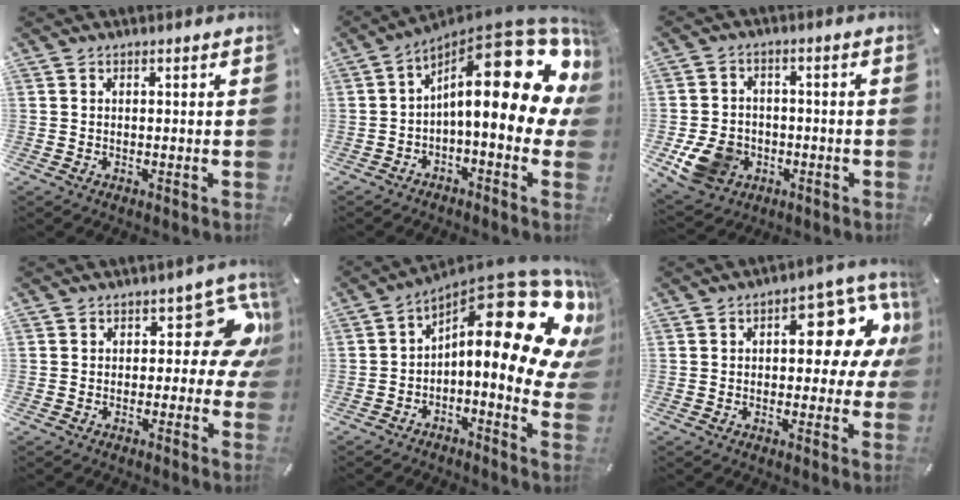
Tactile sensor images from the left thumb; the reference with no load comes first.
{"total": 21.9, "force": [6.6, 7.9, 19.3], "torque": [-0.290, -0.070, 0.111]}
{"total": 10.4, "force": [-3.1, 8.5, 5.1], "torque": [-0.112, 0.022, -0.051]}
{"total": 11.1, "force": [3.7, 6.0, 8.6], "torque": [-0.099, -0.025, 0.063]}
{"total": 21.4, "force": [9.1, 8.0, 17.6], "torque": [-0.227, -0.098, 0.152]}
{"total": 13.7, "force": [4.4, 7.0, 10.9], "torque": [-0.129, -0.039, 0.070]}